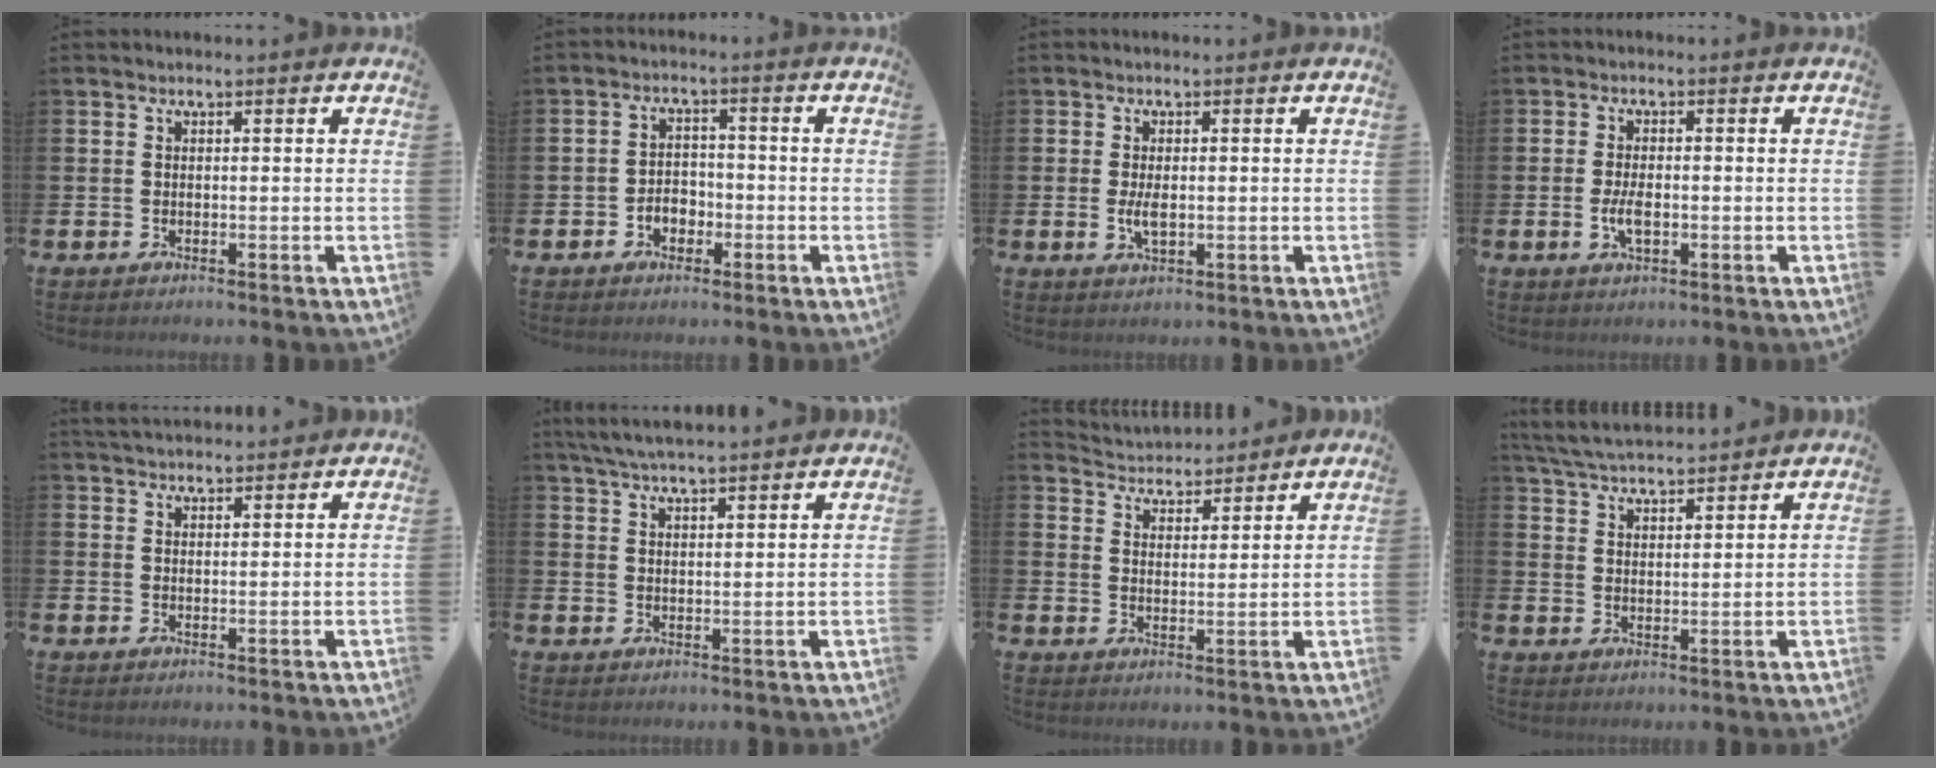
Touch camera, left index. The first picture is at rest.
{"total": 3.0, "force": [-1.5, 2.3, 1.4], "torque": [-0.030, 0.007, -0.033]}
{"total": 2.9, "force": [0.0, 1.3, 2.6], "torque": [-0.049, 0.003, -0.001]}
{"total": 3.3, "force": [-0.6, 1.5, 3.0], "torque": [-0.044, -0.002, -0.012]}
{"total": 2.8, "force": [2.8, 0.5, 0.3], "torque": [-0.009, -0.009, 0.051]}
{"total": 4.7, "force": [4.5, 0.2, 1.3], "torque": [-0.046, -0.011, 0.084]}
{"total": 4.1, "force": [3.9, 1.0, -0.5], "torque": [-0.017, -0.026, 0.070]}
{"total": 5.1, "force": [5.0, 0.4, 0.6], "torque": [-0.034, -0.027, 0.091]}